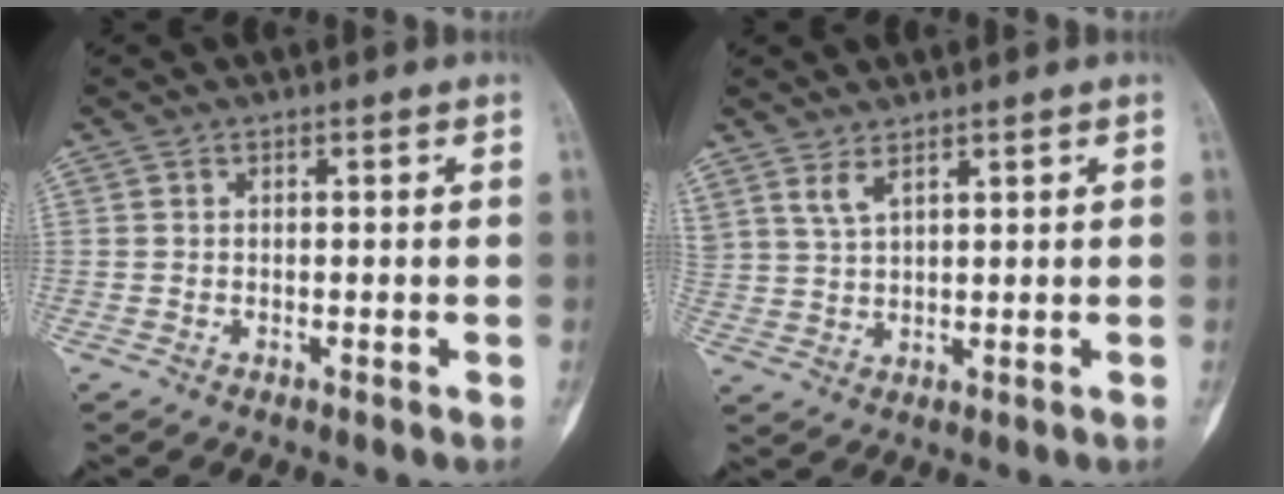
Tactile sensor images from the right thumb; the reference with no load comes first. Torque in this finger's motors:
{"motor_torque": [-0.63, 0.73, 0.63, 0.46, 0.05]}